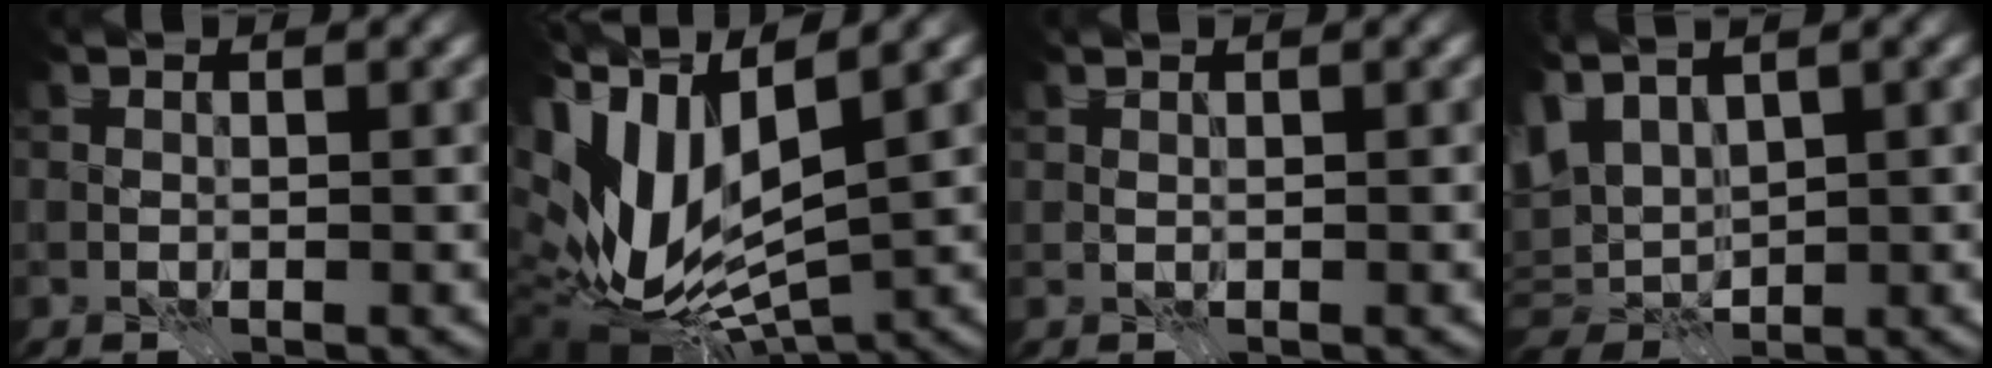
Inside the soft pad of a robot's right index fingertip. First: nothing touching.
{"total": 13.1, "force": [2.0, 6.7, 11.1], "torque": [-0.240, 0.000, 0.045]}
{"total": 0.5, "force": [0.3, -0.3, -0.3], "torque": [0.003, 0.000, 0.006]}
{"total": 6.2, "force": [2.6, 3.4, 4.5], "torque": [-0.100, 0.009, 0.048]}